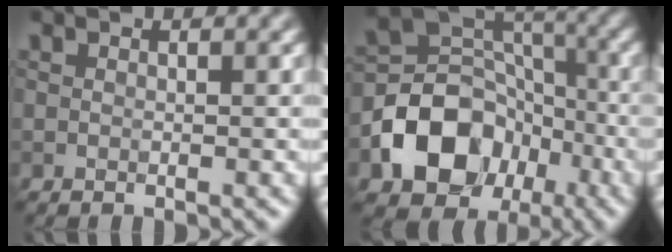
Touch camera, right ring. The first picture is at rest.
{"total": 10.4, "force": [-4.1, 8.1, 5.0], "torque": [-0.078, 0.000, -0.078]}